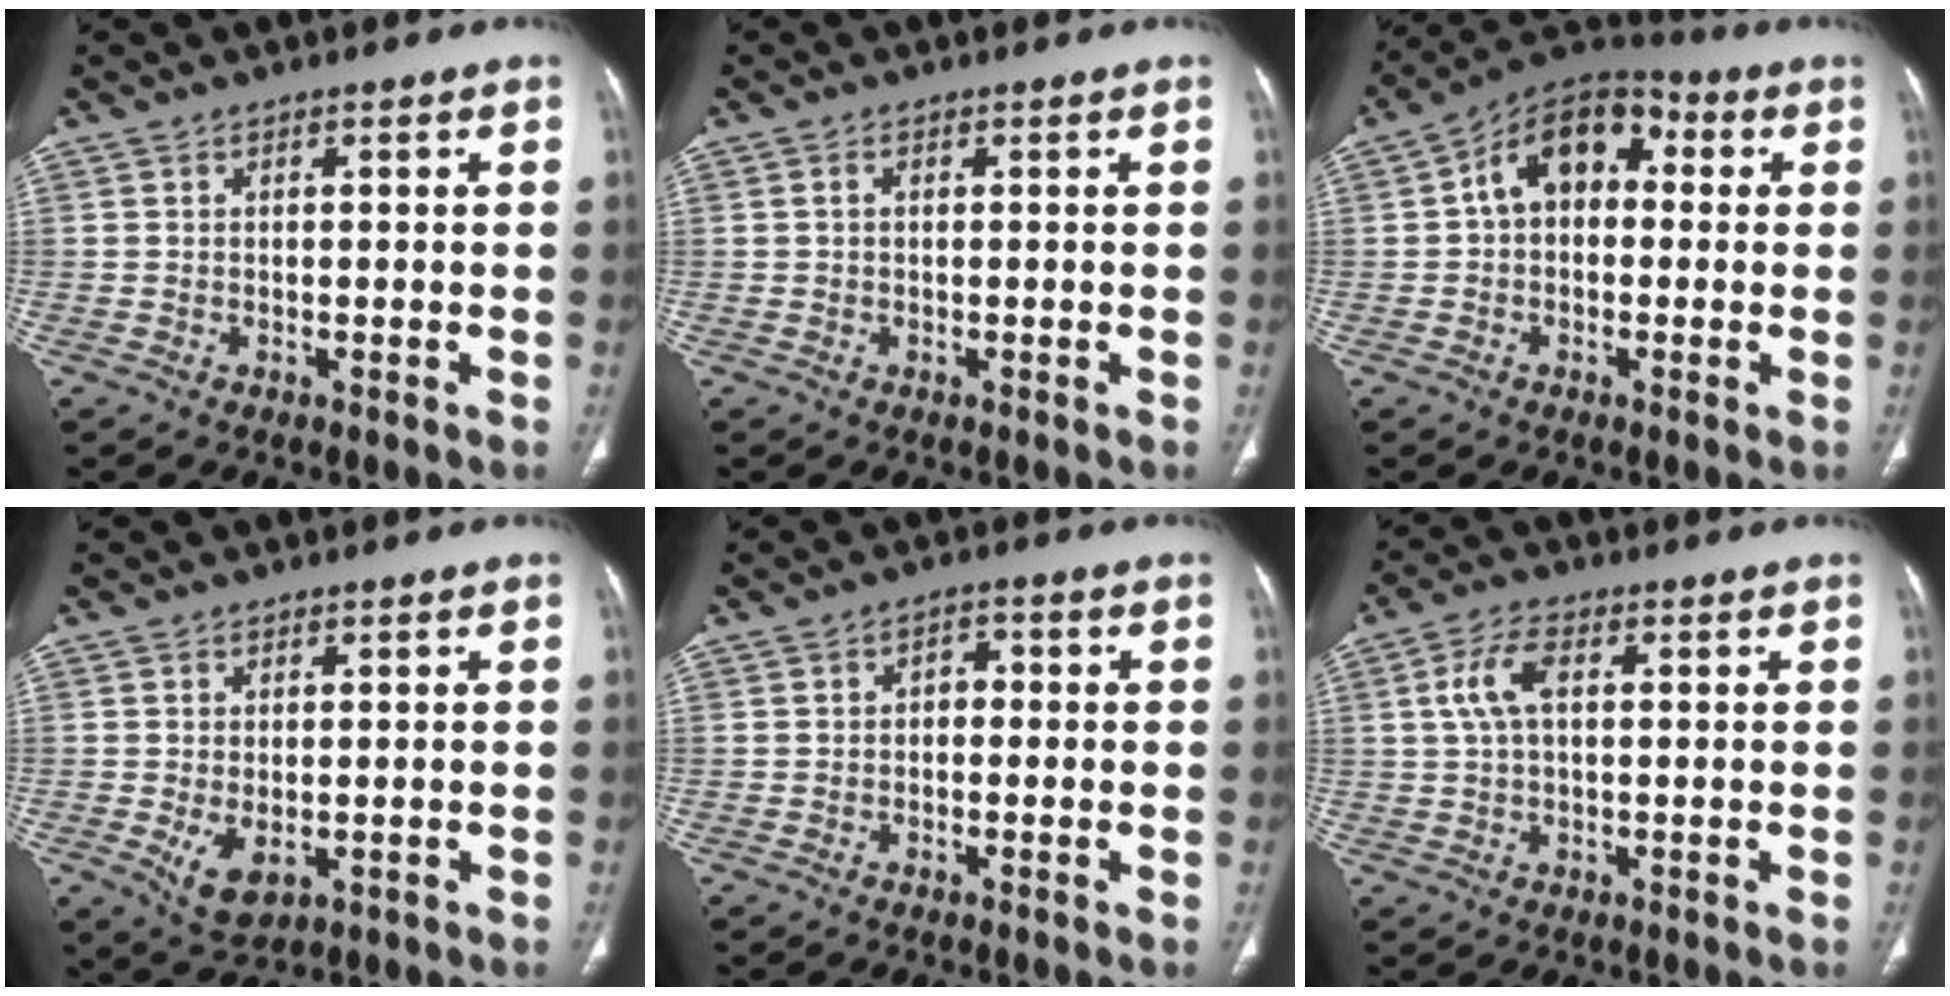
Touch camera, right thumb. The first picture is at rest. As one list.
[{"total": 0.8, "force": [0.1, 0.6, 0.6], "torque": [-0.011, 0.003, 0.001]}, {"total": 11.9, "force": [1.7, 8.1, 8.6], "torque": [-0.111, 0.038, 0.011]}, {"total": 4.9, "force": [-1.0, 2.8, 3.9], "torque": [-0.070, -0.011, -0.004]}, {"total": 2.2, "force": [-0.2, 1.6, 1.5], "torque": [-0.014, 0.011, -0.012]}, {"total": 6.1, "force": [1.3, 3.2, 5.1], "torque": [-0.112, 0.014, 0.024]}]